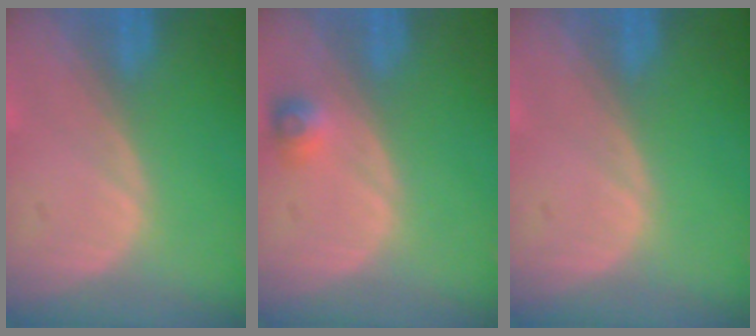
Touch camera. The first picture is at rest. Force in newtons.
{"total": 2.5, "press": 2.3, "slide": 1.0}
{"total": 0.0}